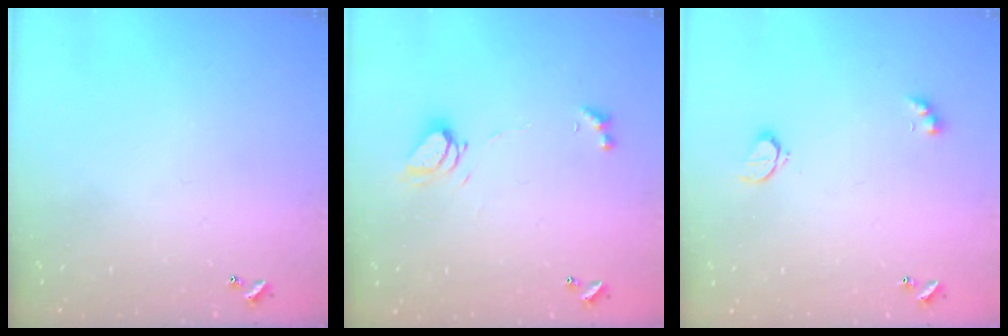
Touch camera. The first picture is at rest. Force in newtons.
{"total": 5.5, "press": 5.4, "slide": 0.8}
{"total": 2.6, "press": 2.5, "slide": 0.5}